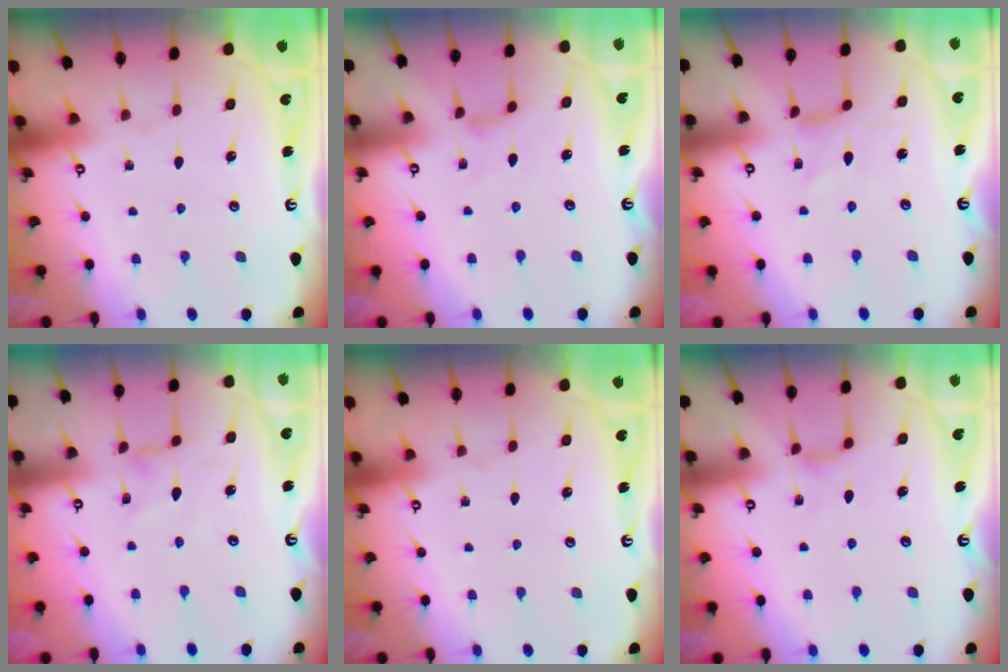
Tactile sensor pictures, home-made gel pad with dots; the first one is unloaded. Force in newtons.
{"total": 2.3, "press": 2.2, "slide": 0.5}
{"total": 0.6, "press": 0.5, "slide": 0.3}
{"total": 0.0}
{"total": 0.0}
{"total": 3.1, "press": 3.0, "slide": 0.5}